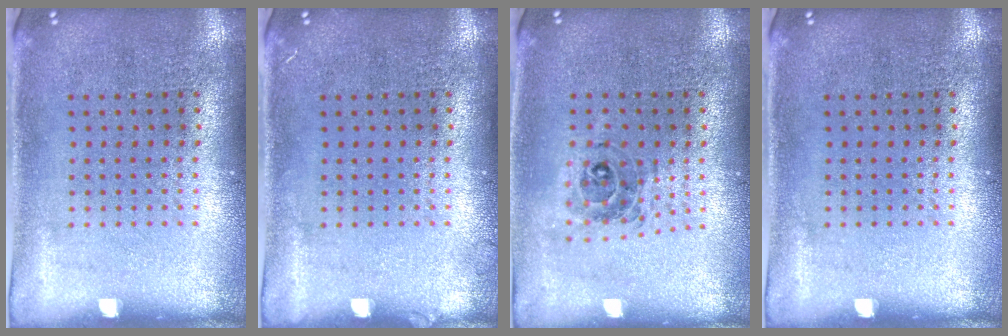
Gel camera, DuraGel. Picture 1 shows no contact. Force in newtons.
{"total": 0.6, "press": 0.6, "slide": 0.2}
{"total": 0.8, "press": 0.8, "slide": 0.1}
{"total": 0.0}